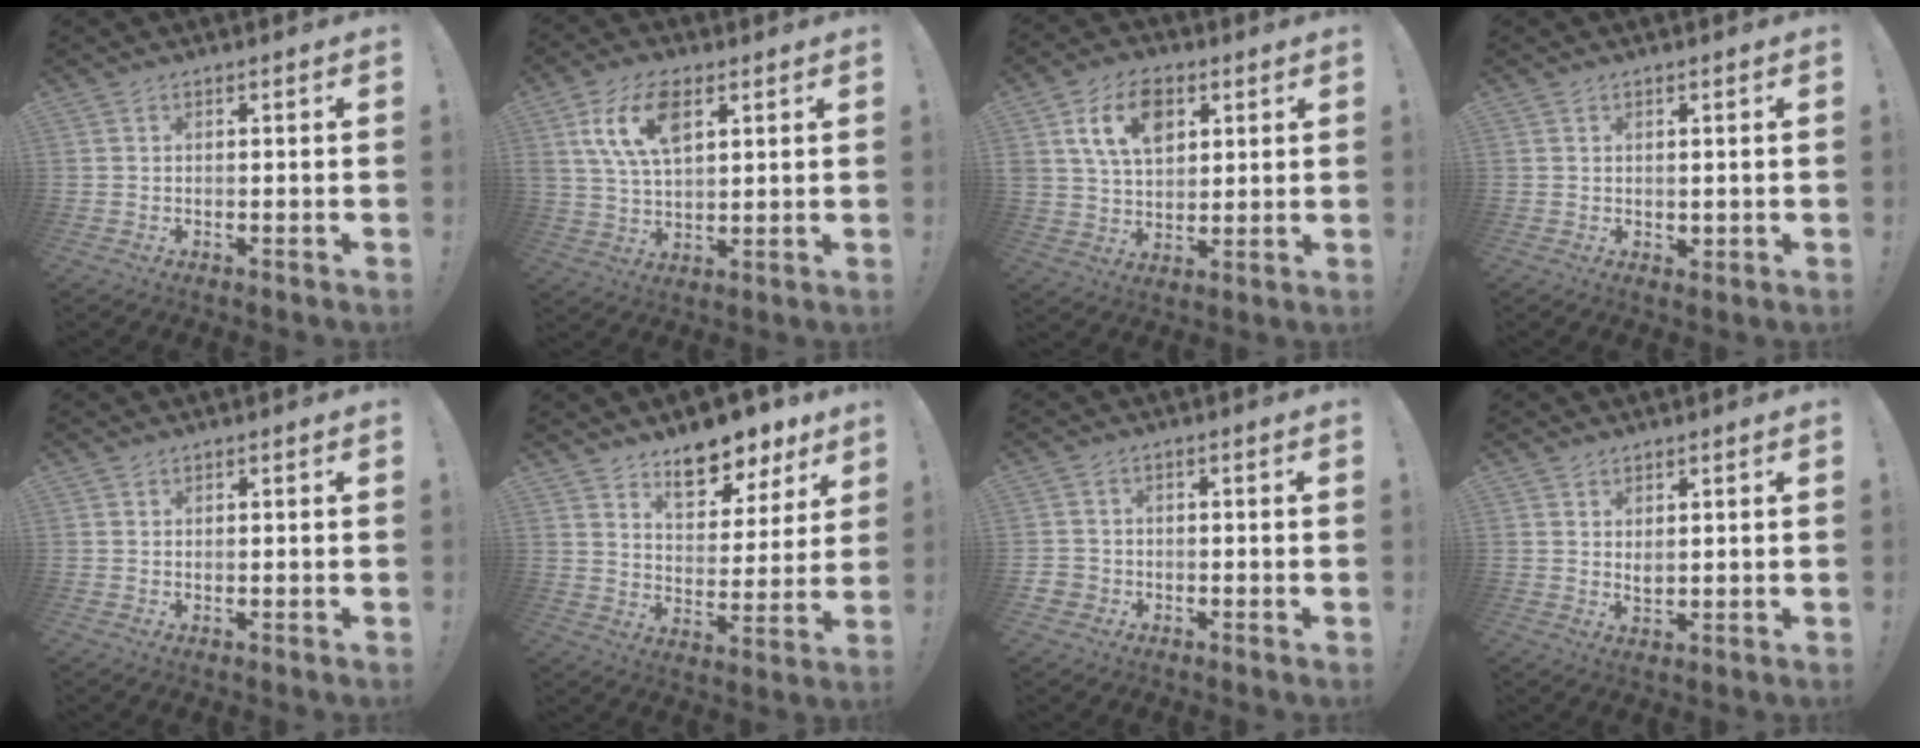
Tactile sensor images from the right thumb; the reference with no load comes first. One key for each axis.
{"total": 12.5, "fx": 5.3, "fy": 6.9, "fz": 9.0, "tx": -0.174, "ty": -0.003, "tz": 0.098}
{"total": 13.3, "fx": 5.5, "fy": 8.9, "fz": 8.1, "tx": -0.137, "ty": -0.001, "tz": 0.105}
{"total": 1.6, "fx": 0.7, "fy": 1.3, "fz": 0.6, "tx": -0.006, "ty": 0.000, "tz": 0.012}
{"total": 0.7, "fx": 0.6, "fy": 0.4, "fz": 0.1, "tx": 0.004, "ty": -0.002, "tz": 0.010}
{"total": 12.0, "fx": 9.3, "fy": 5.3, "fz": 5.4, "tx": -0.066, "ty": -0.072, "tz": 0.165}
{"total": 2.9, "fx": -1.1, "fy": 2.5, "fz": 1.0, "tx": -0.026, "ty": 0.005, "tz": -0.021}
{"total": 2.8, "fx": 2.0, "fy": 1.5, "fz": 1.4, "tx": -0.009, "ty": -0.017, "tz": 0.033}